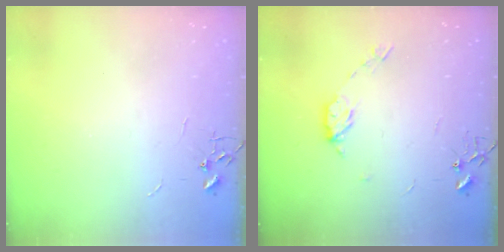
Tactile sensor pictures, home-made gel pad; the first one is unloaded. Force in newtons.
{"total": 7.1, "press": 7.1, "slide": 0.3}